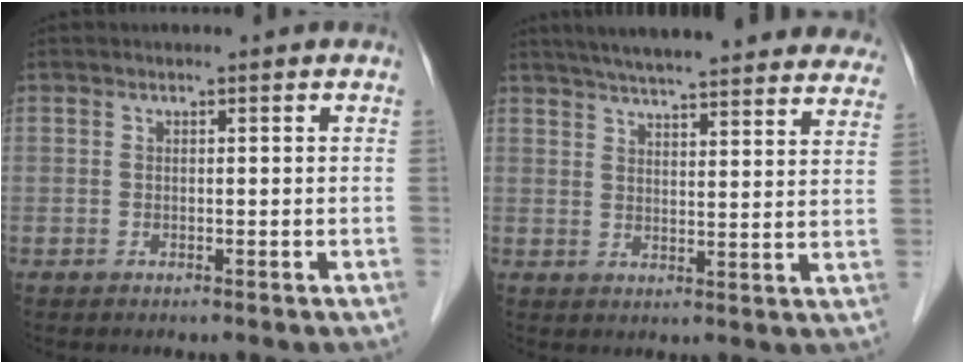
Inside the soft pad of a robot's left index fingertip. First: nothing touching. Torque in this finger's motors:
{"motor_torque": [0.09, -0.46, 0.75, 0.14]}